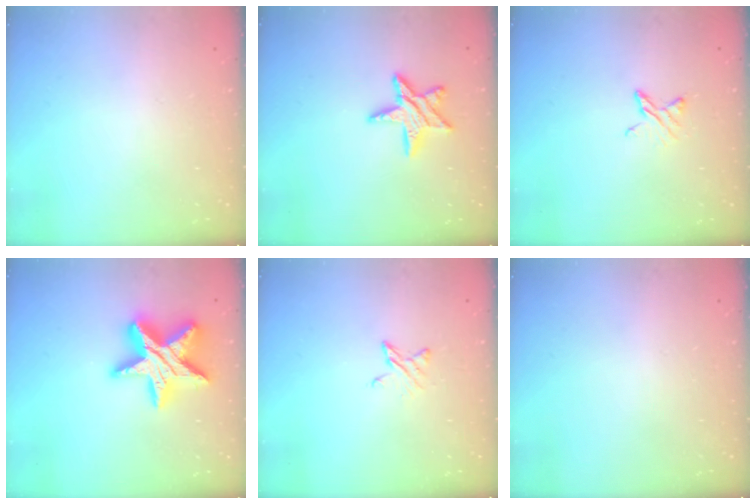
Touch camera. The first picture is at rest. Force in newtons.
{"total": 9.9, "press": 9.9, "slide": 0.5}
{"total": 4.3, "press": 4.2, "slide": 0.5}
{"total": 19.4, "press": 19.4, "slide": 1.6}
{"total": 3.0, "press": 3.0, "slide": 0.3}
{"total": 0.0}